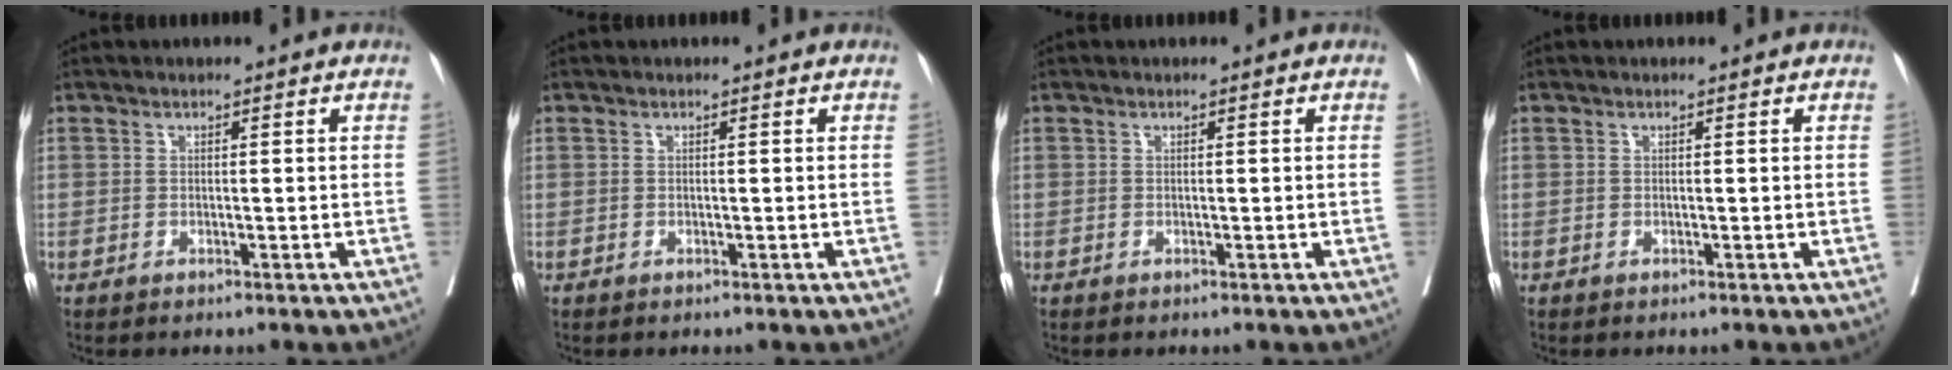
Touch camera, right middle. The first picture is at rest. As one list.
[{"total": 0.0}, {"total": 0.0}, {"total": 0.0}]